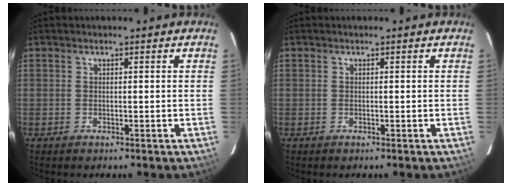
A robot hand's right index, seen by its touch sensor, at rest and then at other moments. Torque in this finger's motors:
{"motor_torque": [0.00, 0.00, 0.02, 0.01]}